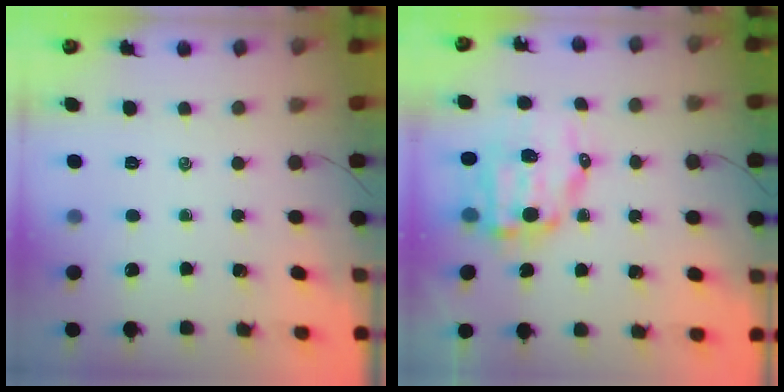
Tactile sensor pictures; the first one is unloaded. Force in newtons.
{"total": 10.4, "press": 10.1, "slide": 2.2}